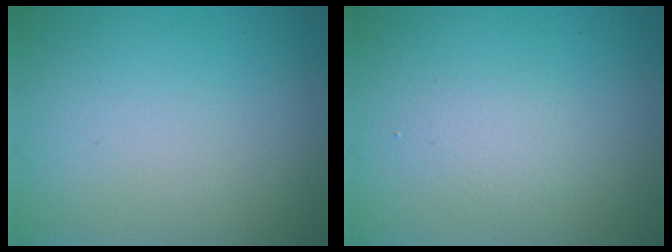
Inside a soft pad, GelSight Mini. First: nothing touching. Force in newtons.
{"total": 1.6, "press": 1.6, "slide": 0.0}